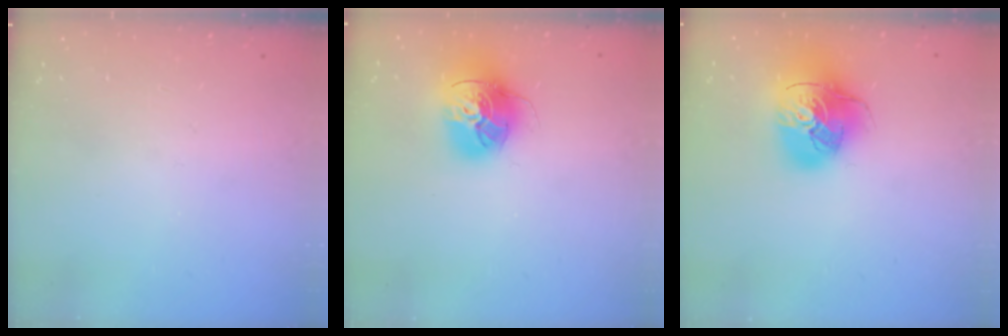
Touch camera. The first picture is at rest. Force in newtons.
{"total": 17.1, "press": 17.0, "slide": 1.9}
{"total": 17.1, "press": 17.0, "slide": 2.5}